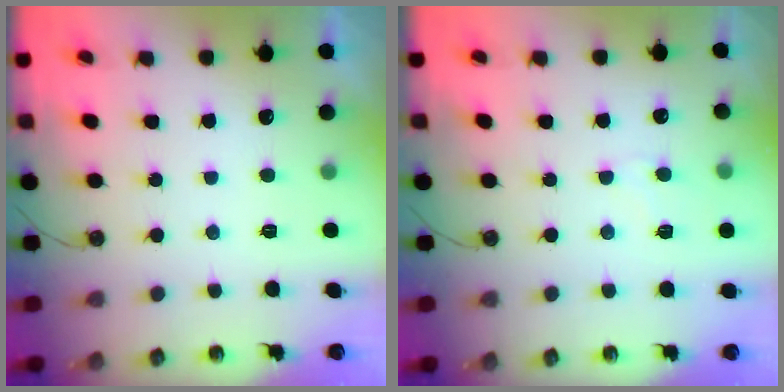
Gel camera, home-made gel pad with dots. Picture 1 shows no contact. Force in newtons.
{"total": 5.3, "press": 5.2, "slide": 0.6}